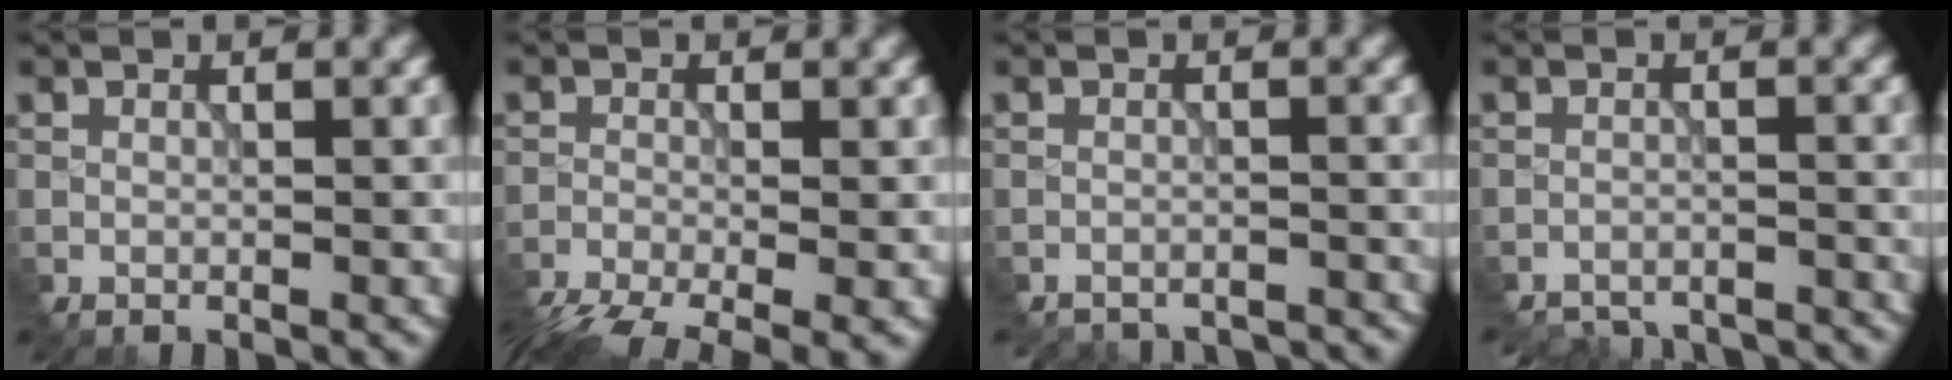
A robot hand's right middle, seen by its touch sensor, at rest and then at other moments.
{"total": 7.4, "force": [-5.1, 2.4, 4.8], "torque": [-0.085, -0.031, -0.074]}
{"total": 5.7, "force": [-5.6, 0.8, 0.5], "torque": [0.005, 0.002, -0.069]}
{"total": 8.8, "force": [-8.6, 1.4, 0.3], "torque": [0.013, 0.008, -0.106]}